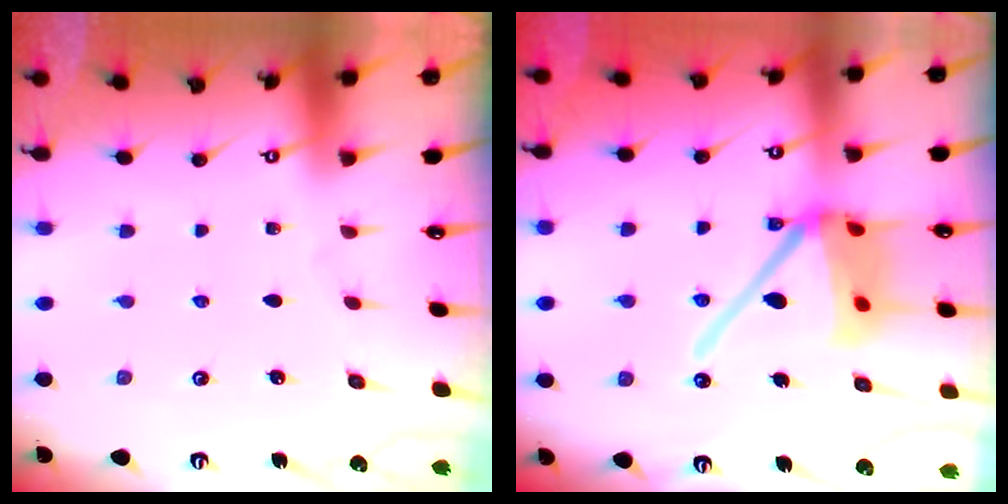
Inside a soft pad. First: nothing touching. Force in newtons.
{"total": 16.0, "press": 15.7, "slide": 2.6}